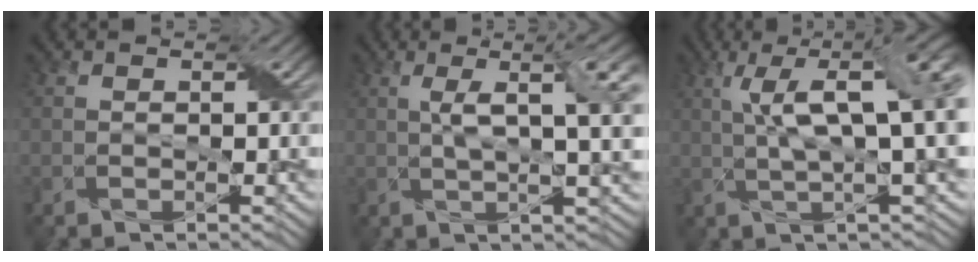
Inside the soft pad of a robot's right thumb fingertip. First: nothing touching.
{"total": 8.1, "force": [1.7, 1.8, 7.7], "torque": [-0.125, 0.011, 0.032]}
{"total": 12.5, "force": [2.9, 3.6, 11.6], "torque": [-0.193, 0.016, 0.048]}